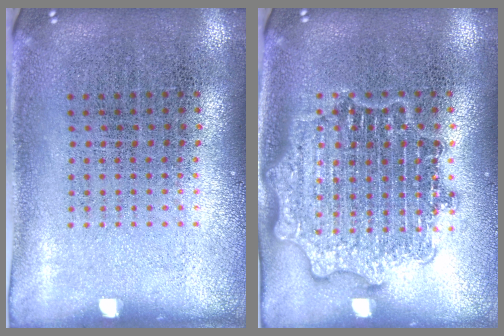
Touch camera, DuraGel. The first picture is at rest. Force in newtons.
{"total": 2.4, "press": 2.4, "slide": 0.3}